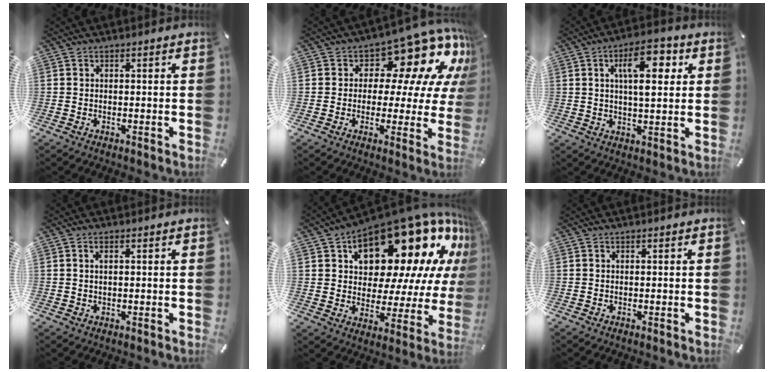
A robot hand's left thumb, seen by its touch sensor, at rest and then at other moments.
{"total": 13.9, "force": [8.6, 7.6, 7.8], "torque": [-0.112, -0.078, 0.145]}
{"total": 11.3, "force": [4.1, 4.9, 9.4], "torque": [-0.141, -0.007, 0.061]}
{"total": 1.3, "force": [0.4, 0.5, 1.1], "torque": [-0.024, 0.003, 0.006]}
{"total": 23.6, "force": [14.5, 12.2, 14.0], "torque": [-0.196, -0.111, 0.247]}
{"total": 0.0}